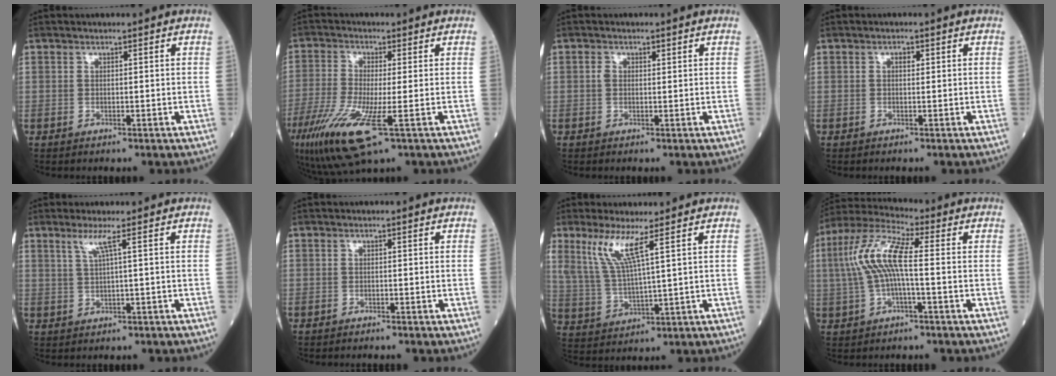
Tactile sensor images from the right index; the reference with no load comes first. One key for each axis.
{"total": 12.1, "fx": -5.1, "fy": 1.7, "fz": 10.8, "tx": -0.228, "ty": -0.039, "tz": -0.086}
{"total": 1.3, "fx": 0.4, "fy": 1.0, "fz": 0.7, "tx": -0.016, "ty": 0.009, "tz": 0.008}
{"total": 0.6, "fx": 0.0, "fy": 0.4, "fz": 0.5, "tx": -0.008, "ty": 0.003, "tz": -0.006}
{"total": 2.2, "fx": 0.9, "fy": -0.7, "fz": 1.9, "tx": -0.044, "ty": 0.001, "tz": 0.020}
{"total": 1.1, "fx": -1.1, "fy": 0.1, "fz": 0.3, "tx": -0.006, "ty": -0.002, "tz": -0.016}
{"total": 7.3, "fx": 4.1, "fy": -0.1, "fz": 6.0, "tx": -0.135, "ty": -0.001, "tz": 0.095}
{"total": 9.8, "fx": 0.2, "fy": 1.8, "fz": 9.6, "tx": -0.210, "ty": 0.026, "tz": -0.003}